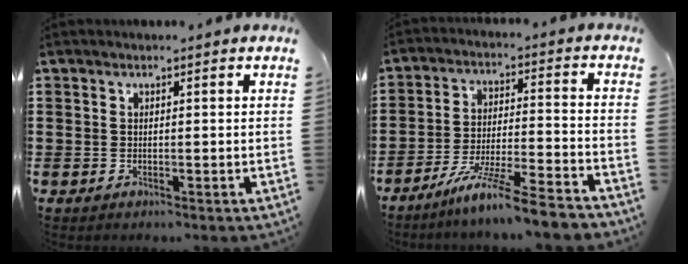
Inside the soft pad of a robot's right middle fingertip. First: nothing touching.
{"total": 9.5, "force": [-8.2, -0.4, 4.8], "torque": [-0.086, 0.001, -0.157]}